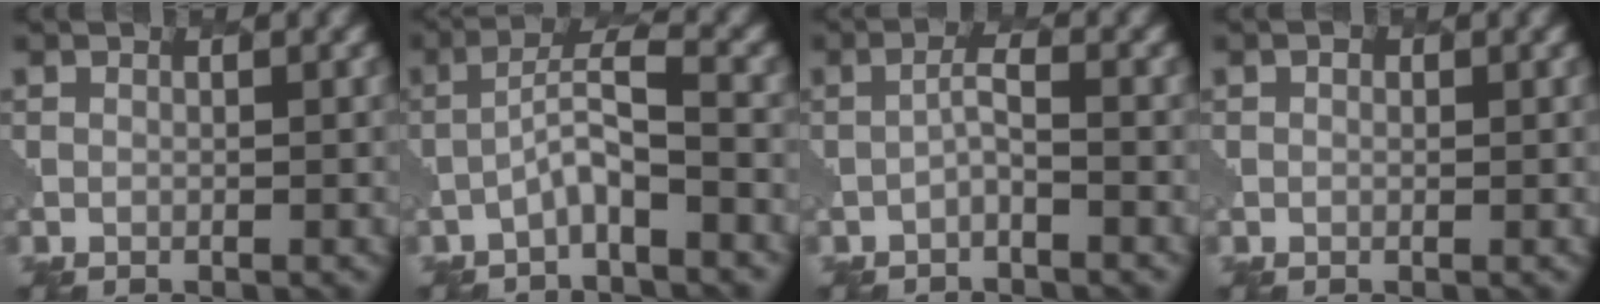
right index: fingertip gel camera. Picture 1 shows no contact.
{"total": 3.2, "force": [-1.6, 0.4, 2.7], "torque": [-0.052, 0.015, -0.041]}
{"total": 1.2, "force": [-0.6, 0.1, 1.1], "torque": [-0.025, 0.009, -0.018]}
{"total": 1.0, "force": [0.2, 0.8, 0.4], "torque": [0.008, 0.009, -0.002]}